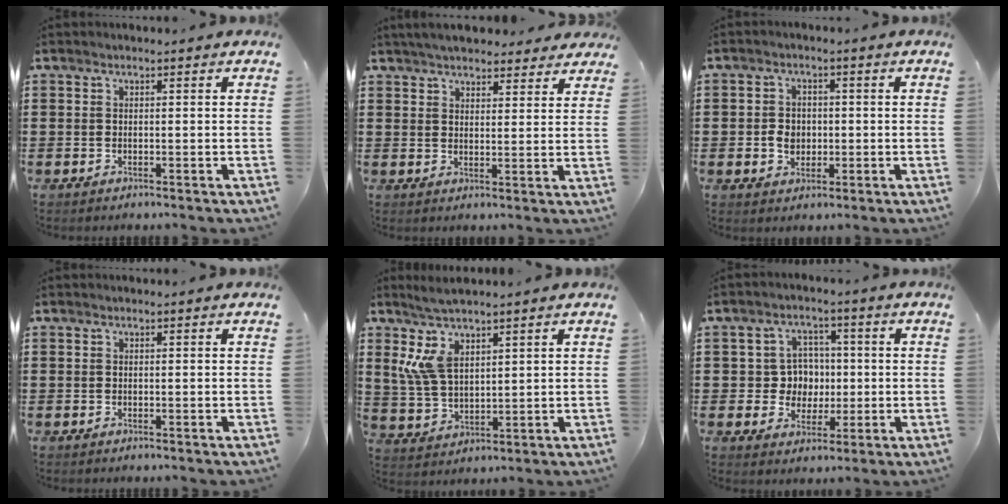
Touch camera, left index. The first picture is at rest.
{"total": 4.4, "force": [4.2, 0.8, 1.0], "torque": [-0.033, -0.007, 0.077]}
{"total": 3.6, "force": [-0.4, 2.9, 2.1], "torque": [-0.039, 0.003, -0.012]}
{"total": 0.0}
{"total": 7.6, "force": [4.2, 3.0, 5.5], "torque": [-0.132, -0.007, 0.073]}
{"total": 5.9, "force": [0.3, 5.6, 1.9], "torque": [-0.054, 0.015, 0.003]}